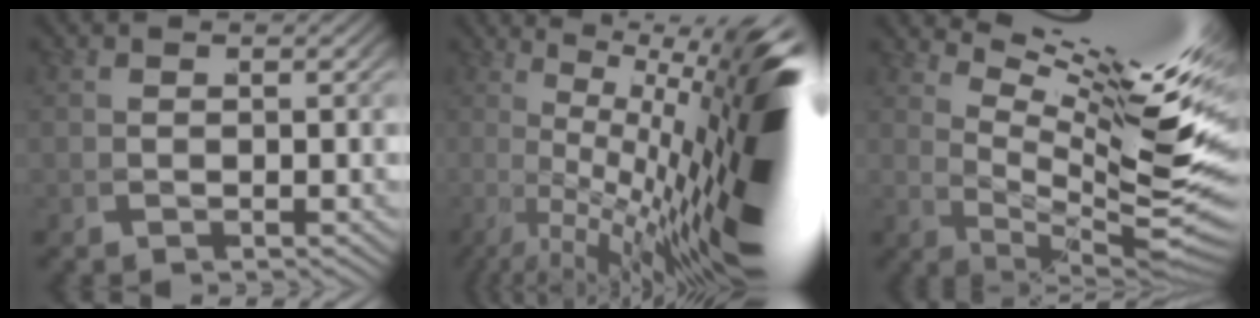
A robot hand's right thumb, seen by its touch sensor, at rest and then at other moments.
{"total": 18.4, "force": [-1.6, 8.2, 16.4], "torque": [-0.214, -0.038, -0.009]}
{"total": 10.4, "force": [4.3, 2.7, 9.1], "torque": [-0.123, 0.005, 0.060]}